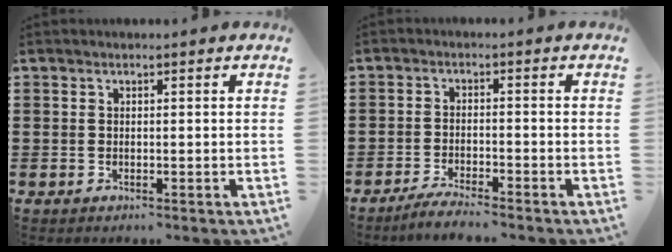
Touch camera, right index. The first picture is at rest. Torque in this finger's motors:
{"motor_torque": [-0.64, 0.82, -0.89, -0.21]}